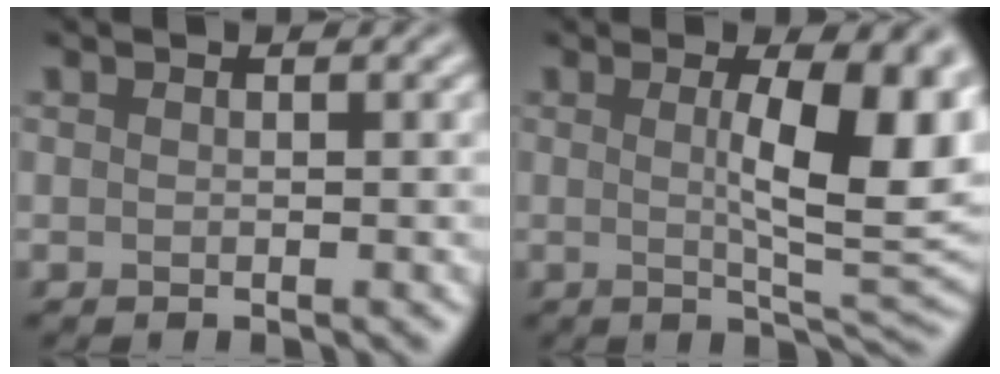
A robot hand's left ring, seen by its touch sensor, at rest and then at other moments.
{"total": 9.4, "force": [1.1, 2.6, 9.0], "torque": [-0.114, -0.004, 0.018]}